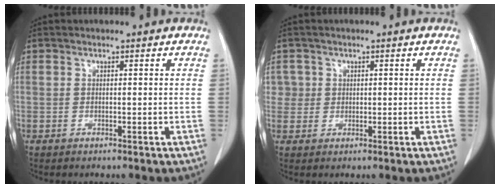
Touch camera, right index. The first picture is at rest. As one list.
[{"total": 3.6, "force": [0.7, 3.6, 0.1], "torque": [0.013, 0.015, 0.017]}]